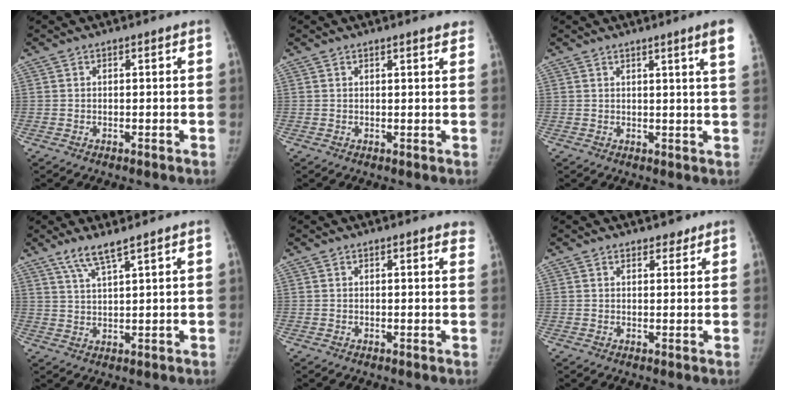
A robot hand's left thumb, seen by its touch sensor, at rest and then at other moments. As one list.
[{"total": 2.4, "force": [2.0, 0.5, 1.2], "torque": [0.000, -0.002, 0.018]}, {"total": 5.5, "force": [3.2, -0.8, 4.4], "torque": [-0.057, -0.017, 0.035]}, {"total": 4.8, "force": [3.6, 0.3, 3.2], "torque": [-0.063, -0.017, 0.074]}, {"total": 3.8, "force": [3.3, 1.1, 1.4], "torque": [0.010, -0.006, 0.023]}, {"total": 2.3, "force": [1.8, 1.3, 0.6], "torque": [0.011, -0.008, 0.020]}]